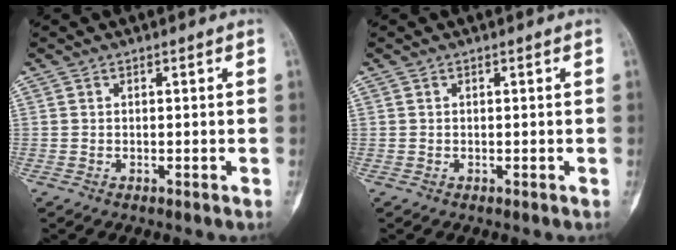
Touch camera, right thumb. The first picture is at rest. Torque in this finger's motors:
{"motor_torque": [0.01, 0.00, -0.04, -0.08, 0.00]}